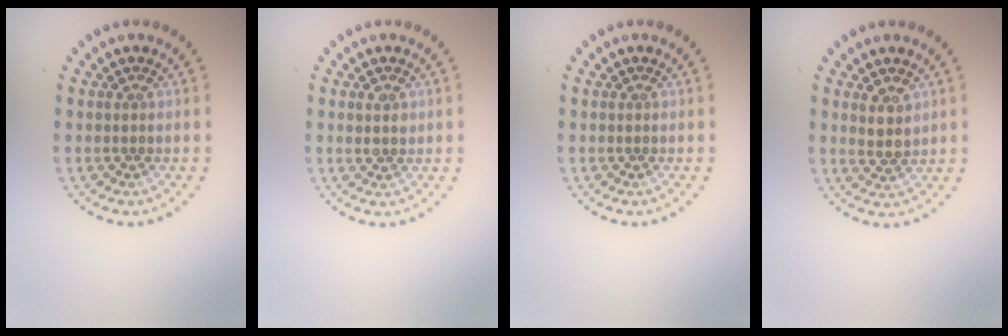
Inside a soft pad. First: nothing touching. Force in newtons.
{"total": 1.3, "press": 1.2, "slide": 0.4}
{"total": 0.0}
{"total": 2.0, "press": 1.8, "slide": 1.0}